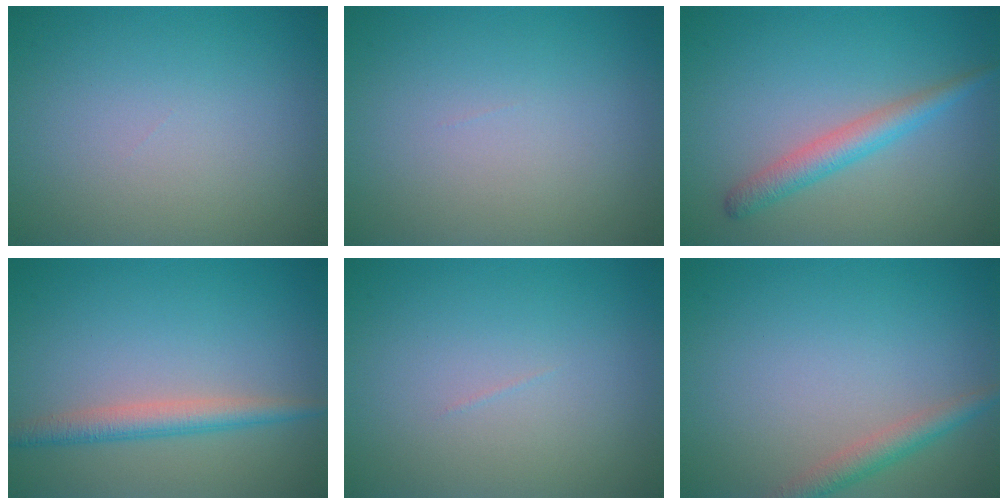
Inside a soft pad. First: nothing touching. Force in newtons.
{"total": 0.0}
{"total": 2.8, "press": 2.8, "slide": 0.0}
{"total": 2.7, "press": 2.7, "slide": 0.1}
{"total": 0.0}
{"total": 2.3, "press": 2.3, "slide": 0.1}